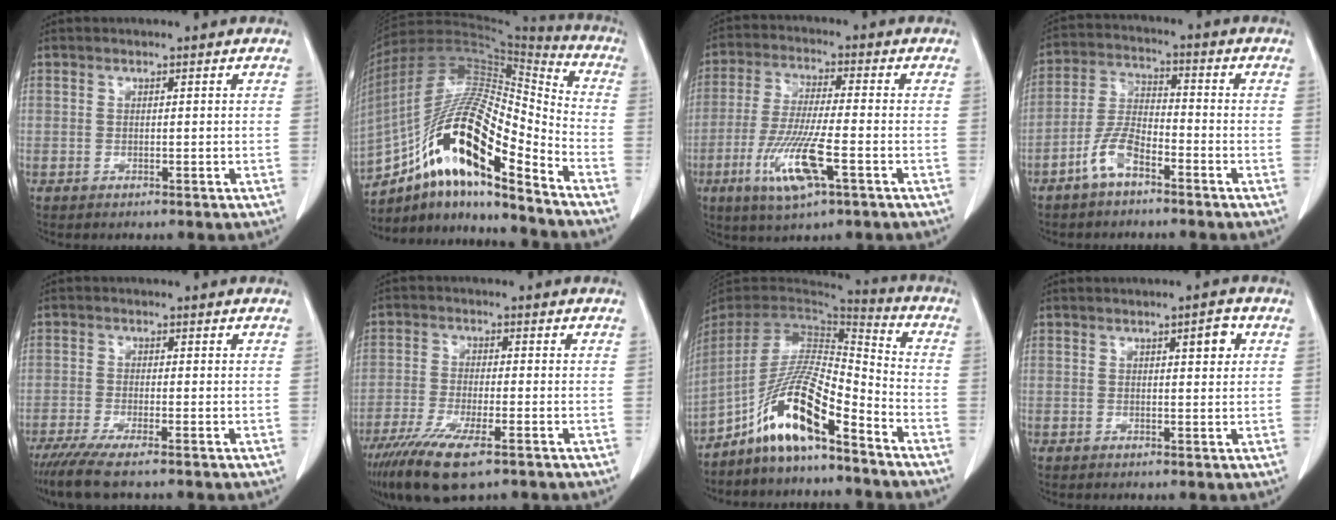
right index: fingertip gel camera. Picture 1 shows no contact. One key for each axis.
{"total": 21.3, "fx": -12.4, "fy": 4.1, "fz": 16.8, "tx": -0.327, "ty": 0.003, "tz": -0.218}
{"total": 11.1, "fx": -4.4, "fy": 1.2, "fz": 10.1, "tx": -0.208, "ty": -0.022, "tz": -0.082}
{"total": 6.7, "fx": -4.3, "fy": 2.3, "fz": 4.6, "tx": -0.105, "ty": 0.008, "tz": -0.085}
{"total": 5.9, "fx": -4.6, "fy": 0.0, "fz": 3.7, "tx": -0.058, "ty": -0.014, "tz": -0.078}
{"total": 10.1, "fx": -6.5, "fy": 1.9, "fz": 7.5, "tx": -0.137, "ty": -0.026, "tz": -0.108}
{"total": 12.5, "fx": -8.0, "fy": 2.0, "fz": 9.4, "tx": -0.183, "ty": 0.007, "tz": -0.148}
{"total": 2.7, "fx": 1.0, "fy": 0.7, "fz": 2.4, "tx": -0.033, "ty": 0.001, "tz": 0.012}